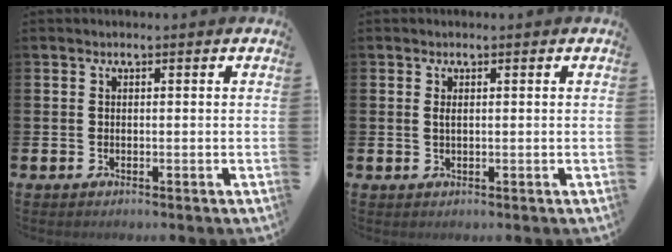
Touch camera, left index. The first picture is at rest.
{"total": 0.7, "force": [0.3, 0.2, 0.6], "torque": [0.003, -0.003, 0.001]}